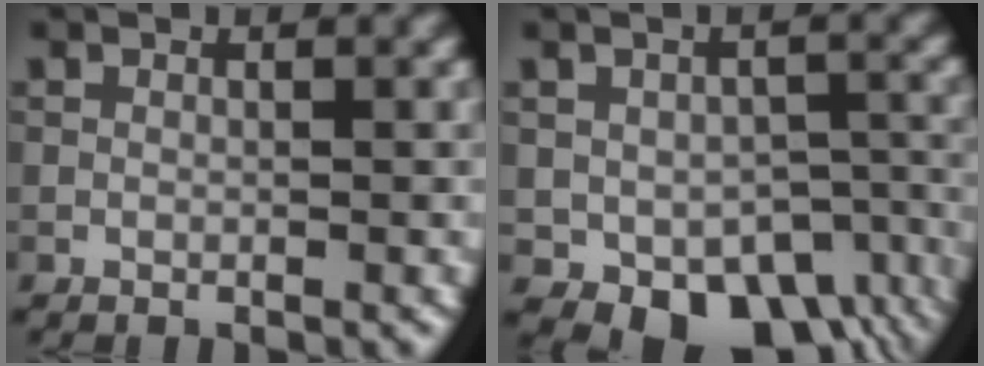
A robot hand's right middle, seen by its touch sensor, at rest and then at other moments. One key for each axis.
{"total": 8.4, "fx": -4.0, "fy": 5.4, "fz": 5.0, "tx": -0.068, "ty": -0.030, "tz": -0.042}